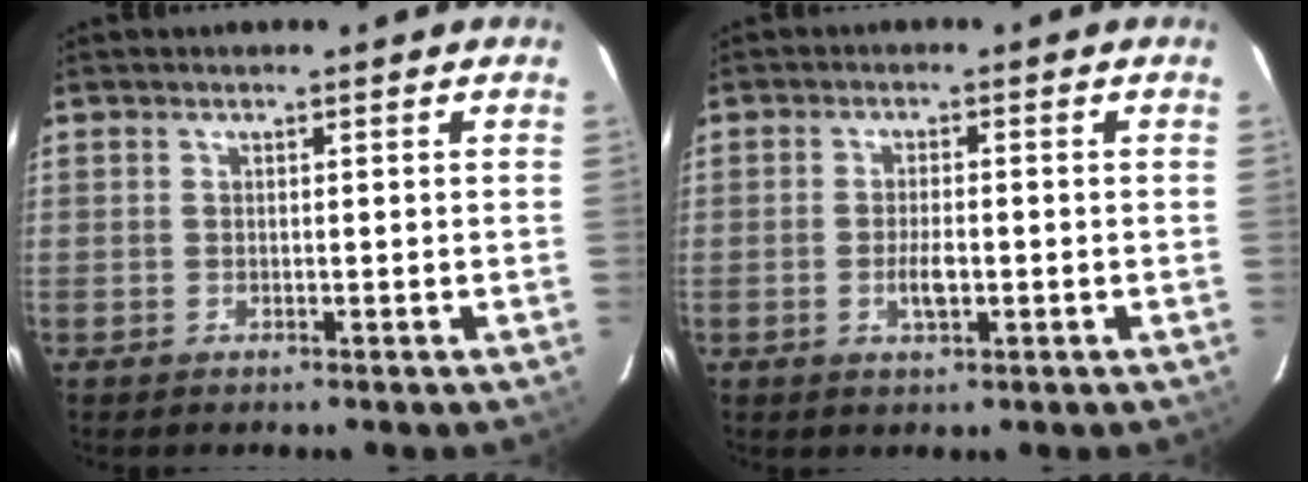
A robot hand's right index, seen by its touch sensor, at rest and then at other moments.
{"total": 3.8, "force": [-1.0, 1.4, 3.4], "torque": [-0.065, -0.003, -0.016]}